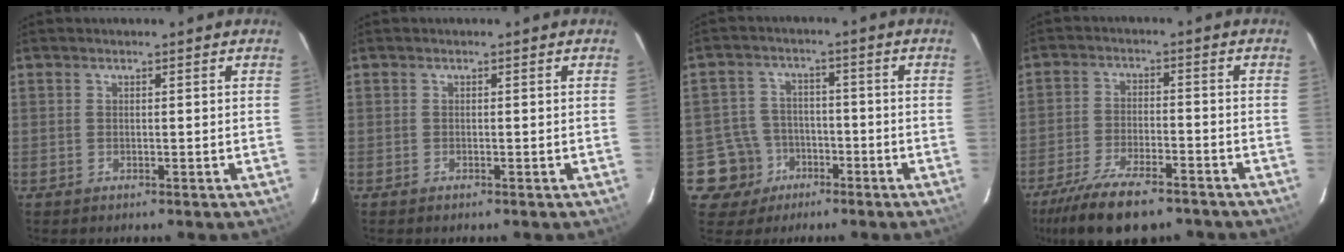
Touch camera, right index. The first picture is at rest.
{"total": 0.0}
{"total": 7.8, "force": [-3.6, 6.9, 0.1], "torque": [-0.024, 0.028, -0.054]}
{"total": 15.4, "force": [-11.9, 4.9, 8.5], "torque": [-0.186, -0.029, -0.199]}